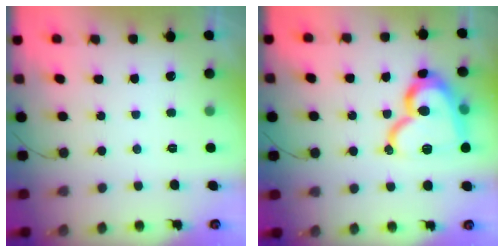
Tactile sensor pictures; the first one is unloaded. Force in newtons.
{"total": 19.7, "press": 19.6, "slide": 1.7}